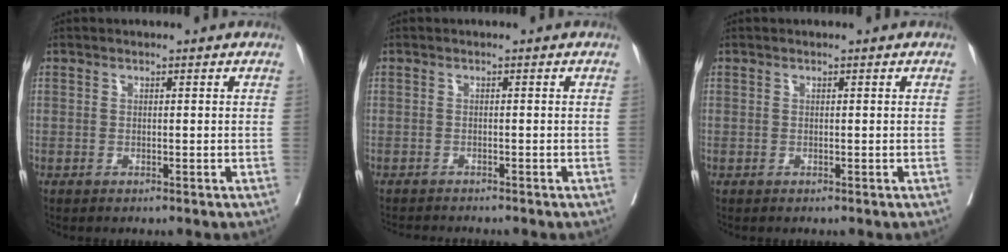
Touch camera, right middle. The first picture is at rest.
{"total": 3.7, "force": [-3.6, 0.1, 1.0], "torque": [-0.013, -0.011, -0.054]}
{"total": 0.0}